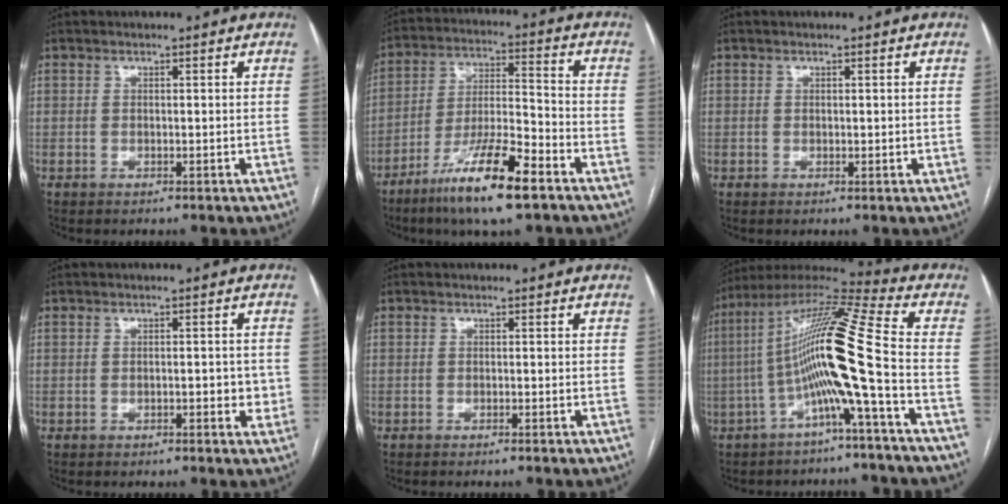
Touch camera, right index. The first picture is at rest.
{"total": 14.0, "force": [-8.7, 1.4, 10.8], "torque": [-0.206, -0.024, -0.157]}
{"total": 0.9, "force": [0.3, 0.5, 0.7], "torque": [-0.009, -0.003, 0.006]}
{"total": 3.0, "force": [-0.4, 1.4, 2.6], "torque": [-0.032, 0.002, -0.004]}
{"total": 0.9, "force": [-0.8, -0.3, 0.4], "torque": [-0.005, 0.003, -0.013]}
{"total": 14.5, "force": [-3.1, -1.4, 14.0], "torque": [-0.257, 0.022, -0.071]}